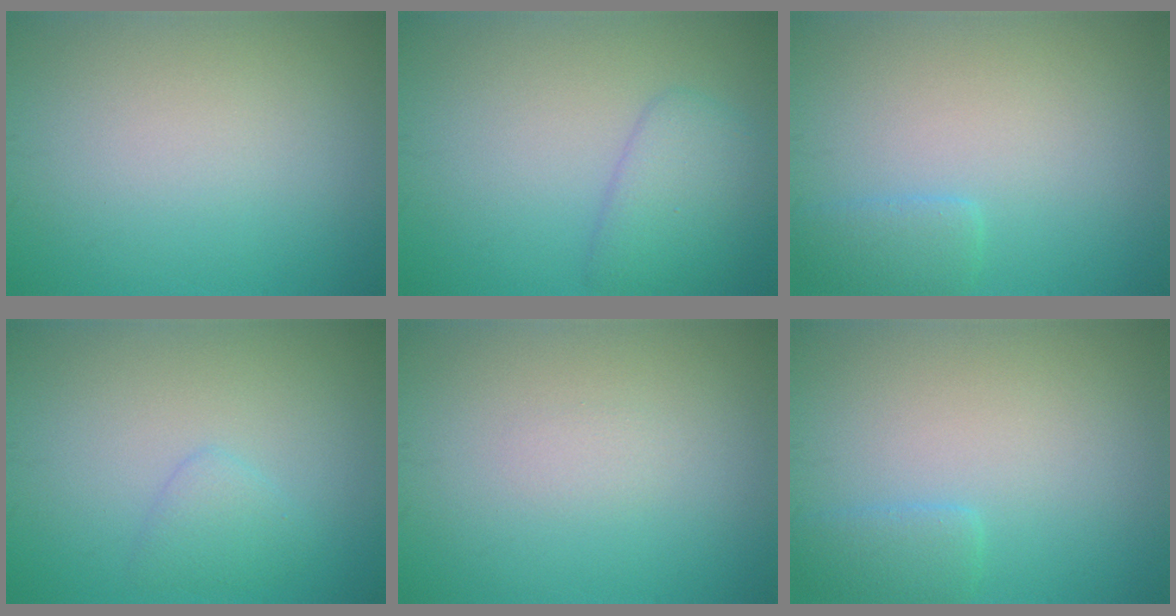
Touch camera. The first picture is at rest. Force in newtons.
{"total": 3.4, "press": 3.4, "slide": 0.1}
{"total": 1.7, "press": 1.7, "slide": 0.2}
{"total": 1.6, "press": 1.6, "slide": 0.1}
{"total": 0.6, "press": 0.6, "slide": 0.0}
{"total": 1.7, "press": 1.7, "slide": 0.2}